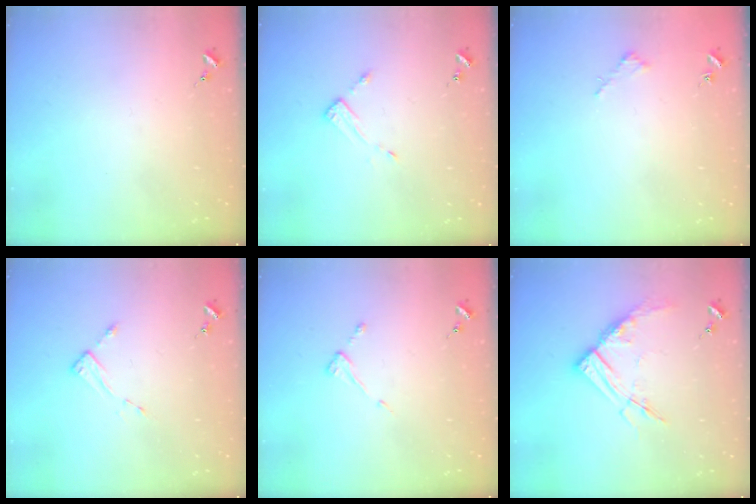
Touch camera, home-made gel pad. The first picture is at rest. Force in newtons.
{"total": 3.1, "press": 3.1, "slide": 0.2}
{"total": 1.9, "press": 1.9, "slide": 0.2}
{"total": 2.8, "press": 2.7, "slide": 0.3}
{"total": 4.1, "press": 4.1, "slide": 0.3}
{"total": 12.1, "press": 12.0, "slide": 1.2}